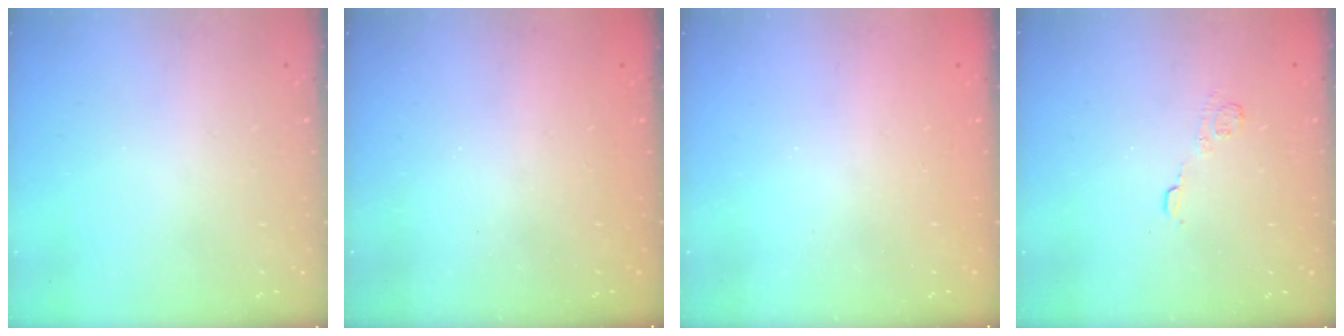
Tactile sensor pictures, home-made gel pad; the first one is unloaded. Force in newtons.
{"total": 2.4, "press": 2.3, "slide": 0.8}
{"total": 2.5, "press": 2.4, "slide": 0.8}
{"total": 6.0, "press": 5.9, "slide": 1.0}